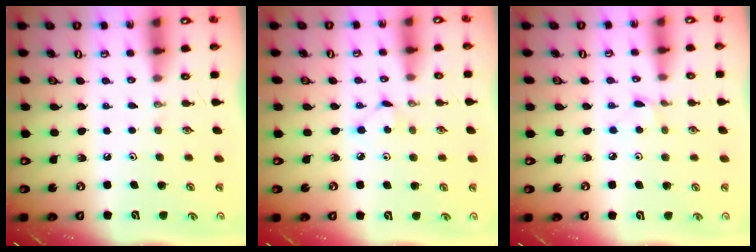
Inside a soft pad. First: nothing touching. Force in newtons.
{"total": 3.4, "press": 3.4, "slide": 0.3}
{"total": 2.4, "press": 2.4, "slide": 0.3}